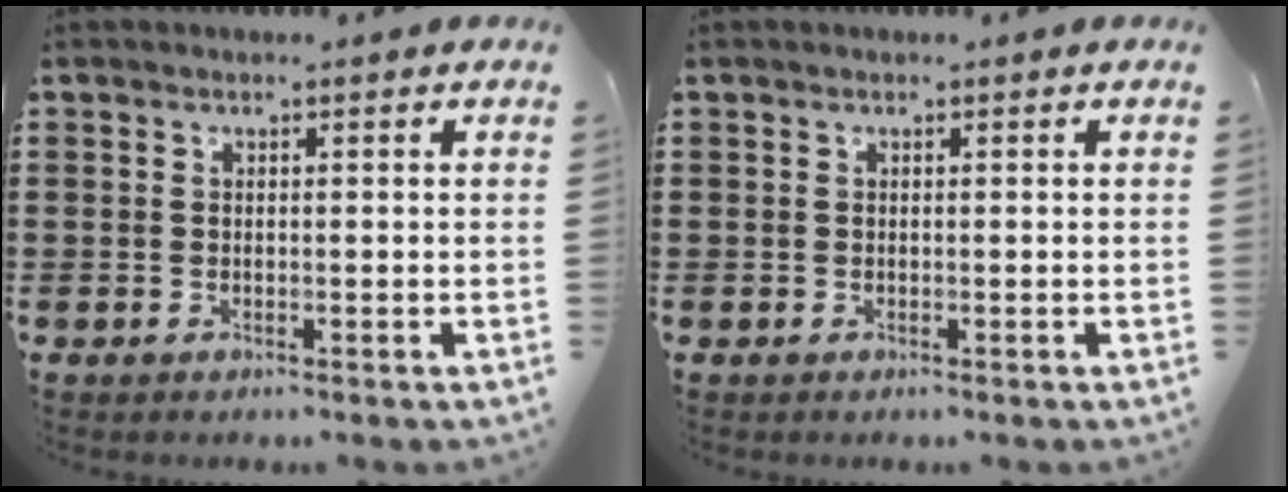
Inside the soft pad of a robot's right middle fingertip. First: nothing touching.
{"total": 0.0}